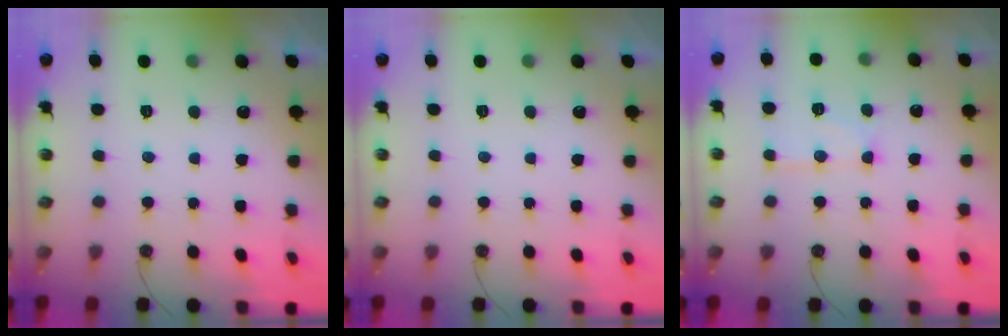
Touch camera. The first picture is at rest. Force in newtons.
{"total": 0.0}
{"total": 12.2, "press": 12.1, "slide": 1.1}